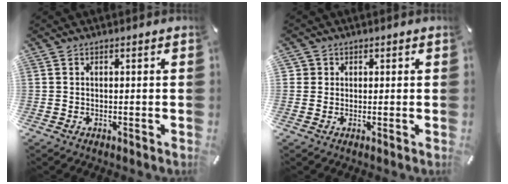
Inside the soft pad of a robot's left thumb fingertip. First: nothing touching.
{"total": 2.3, "force": [0.5, 2.2, 0.2], "torque": [0.002, 0.002, 0.006]}